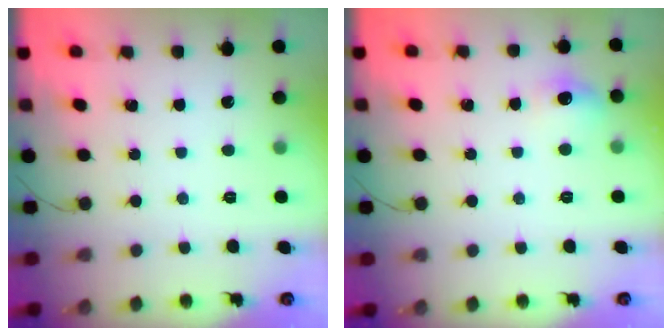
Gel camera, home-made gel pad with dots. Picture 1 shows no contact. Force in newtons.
{"total": 6.9, "press": 6.8, "slide": 1.3}